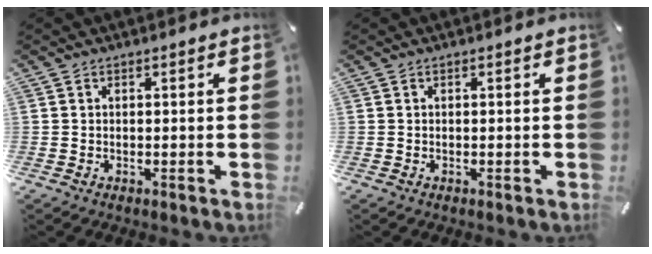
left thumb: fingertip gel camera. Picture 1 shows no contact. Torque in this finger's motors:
{"motor_torque": [0.04, 0.04, 0.03, -0.02, 0.02]}